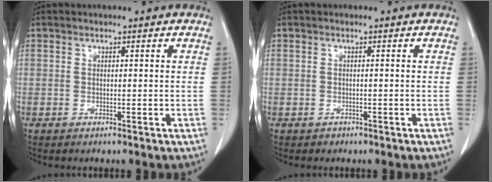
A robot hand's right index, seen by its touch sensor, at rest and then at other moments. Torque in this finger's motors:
{"motor_torque": [0.02, -0.05, -0.04, -0.03]}